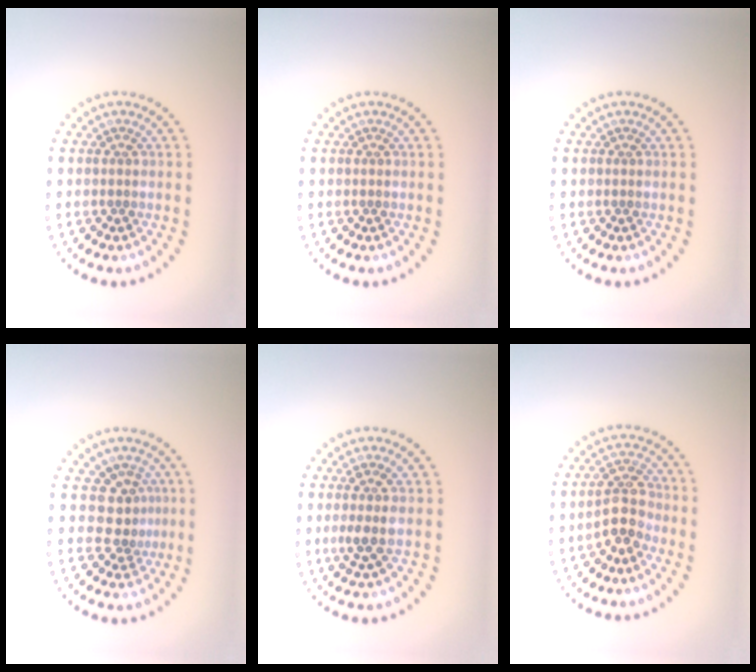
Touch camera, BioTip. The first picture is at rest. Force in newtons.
{"total": 0.0}
{"total": 0.0}
{"total": 2.7, "press": 2.0, "slide": 1.9}
{"total": 1.9, "press": 1.6, "slide": 1.0}
{"total": 3.2, "press": 3.0, "slide": 1.2}